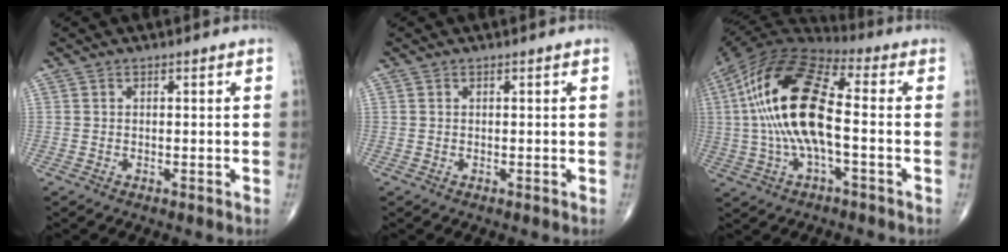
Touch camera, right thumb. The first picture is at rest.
{"total": 0.0}
{"total": 19.7, "force": [-0.3, 7.5, 18.2], "torque": [-0.376, 0.034, -0.013]}